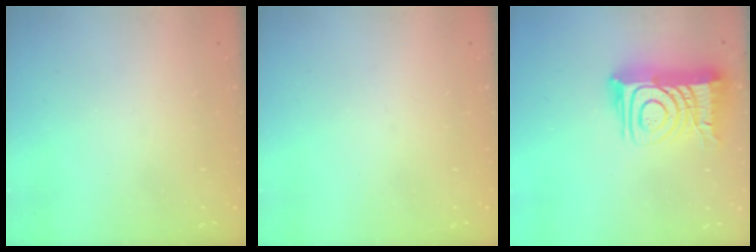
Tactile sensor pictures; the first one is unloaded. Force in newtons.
{"total": 0.0}
{"total": 16.5, "press": 16.4, "slide": 1.5}